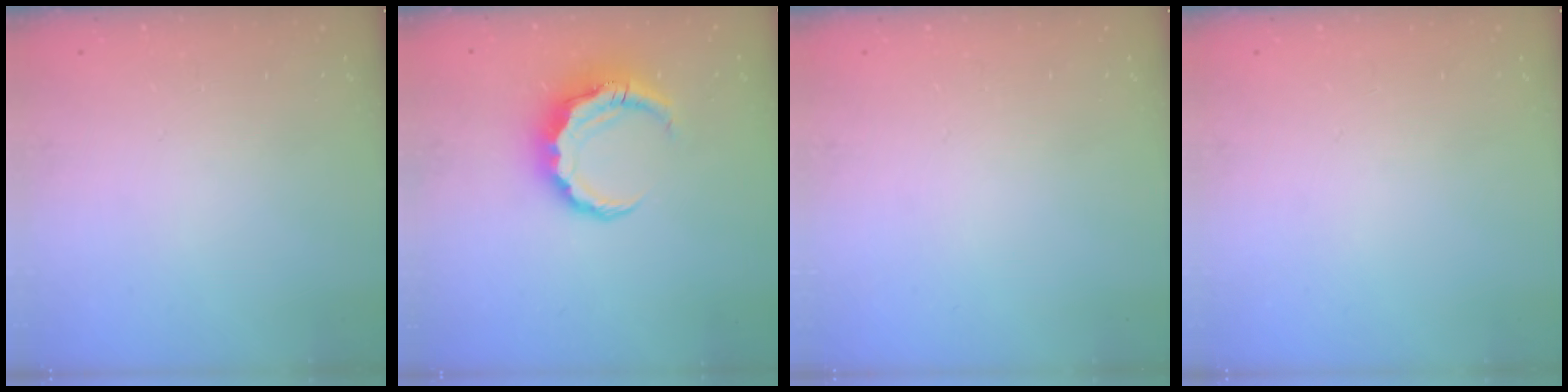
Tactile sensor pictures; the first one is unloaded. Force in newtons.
{"total": 8.2, "press": 8.1, "slide": 1.3}
{"total": 0.0}
{"total": 0.0}